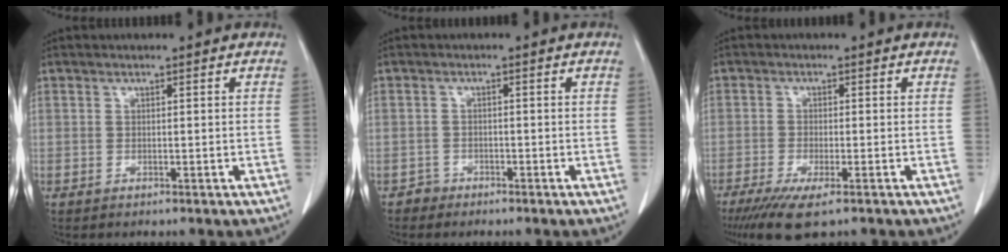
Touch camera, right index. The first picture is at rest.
{"total": 1.6, "force": [-1.1, 1.0, -0.5], "torque": [0.005, 0.006, -0.028]}
{"total": 6.6, "force": [-4.4, 1.1, 4.8], "torque": [-0.083, -0.018, -0.071]}